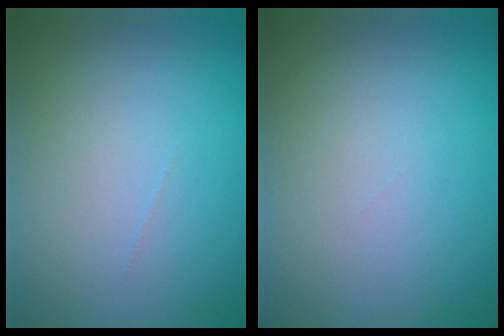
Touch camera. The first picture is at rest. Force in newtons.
{"total": 0.0}